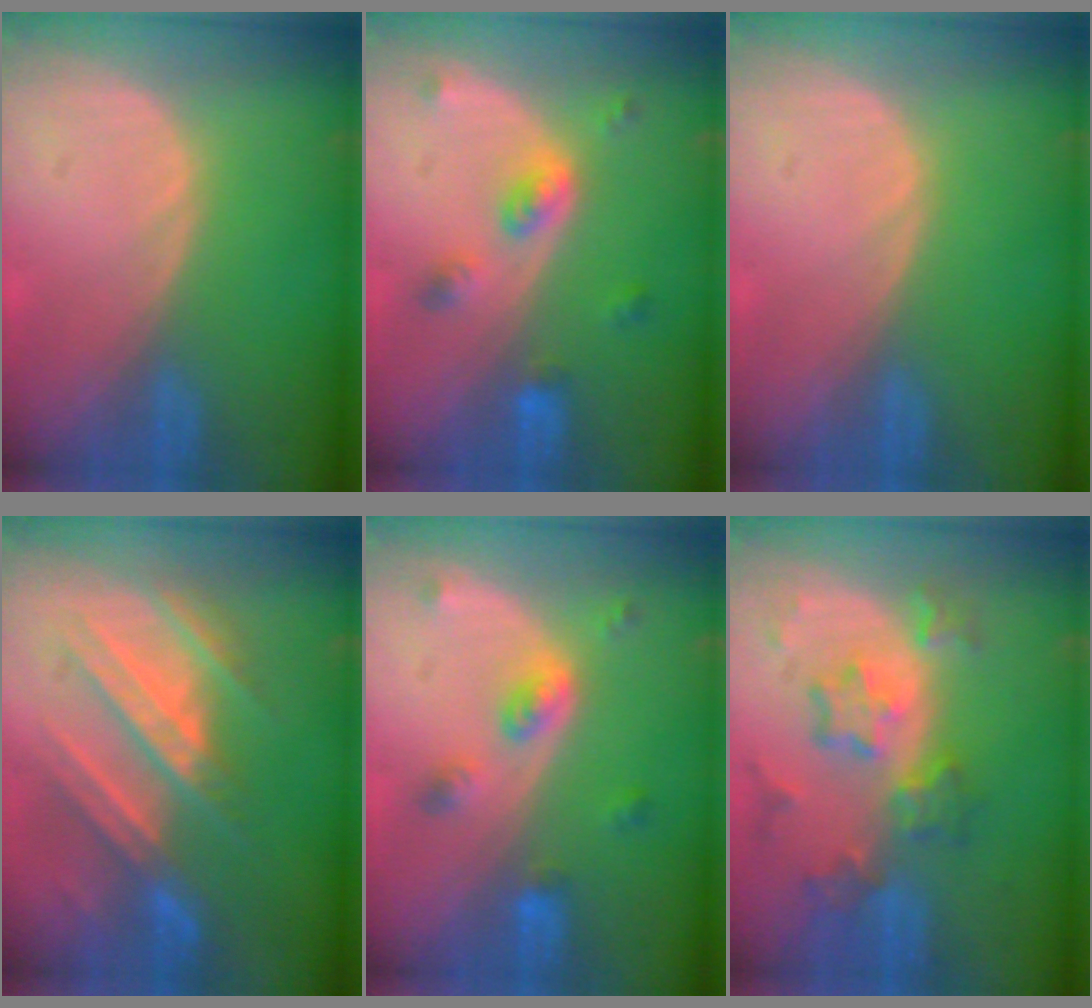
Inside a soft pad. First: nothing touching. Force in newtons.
{"total": 5.3, "press": 4.7, "slide": 2.5}
{"total": 0.0}
{"total": 9.3, "press": 9.2, "slide": 1.5}
{"total": 5.3, "press": 4.7, "slide": 2.5}
{"total": 8.6, "press": 7.6, "slide": 4.1}